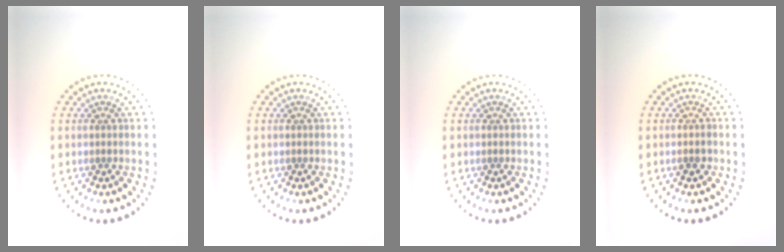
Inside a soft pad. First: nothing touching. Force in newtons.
{"total": 0.0}
{"total": 0.0}
{"total": 1.0, "press": 1.0, "slide": 0.4}